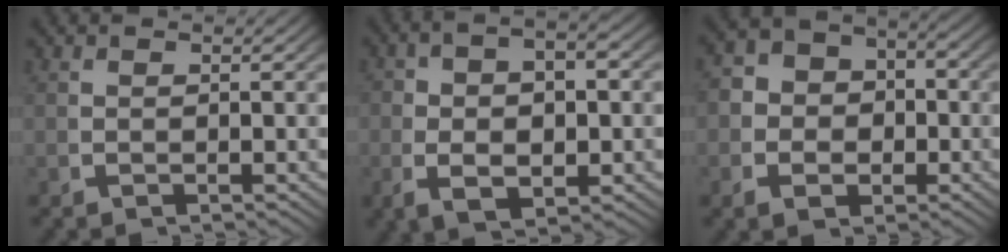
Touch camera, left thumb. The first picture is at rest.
{"total": 5.6, "force": [-0.7, 3.2, 4.5], "torque": [-0.081, -0.014, 0.002]}
{"total": 6.7, "force": [-0.6, 5.5, 3.8], "torque": [-0.067, -0.014, -0.010]}